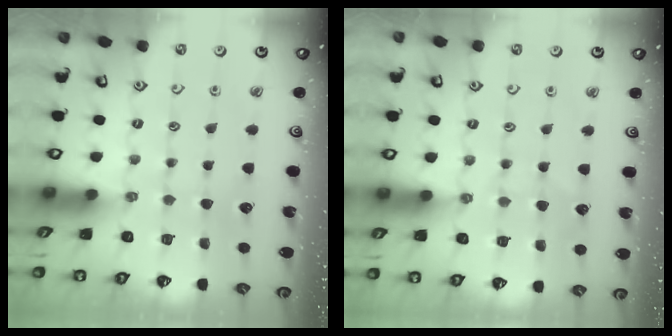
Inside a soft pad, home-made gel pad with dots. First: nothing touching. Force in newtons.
{"total": 4.1, "press": 4.1, "slide": 0.4}